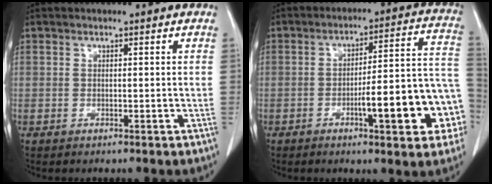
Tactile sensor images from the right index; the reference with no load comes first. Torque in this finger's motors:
{"motor_torque": [1.97, -0.17, 0.72, 0.07]}